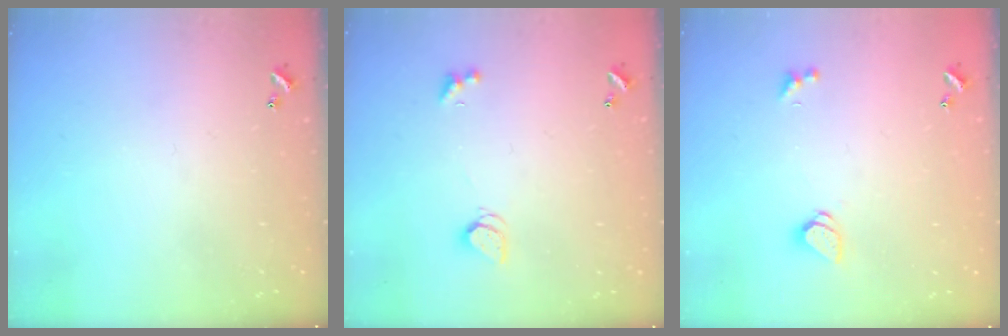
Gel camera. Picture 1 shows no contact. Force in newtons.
{"total": 1.7, "press": 1.7, "slide": 0.4}
{"total": 1.5, "press": 1.4, "slide": 0.5}